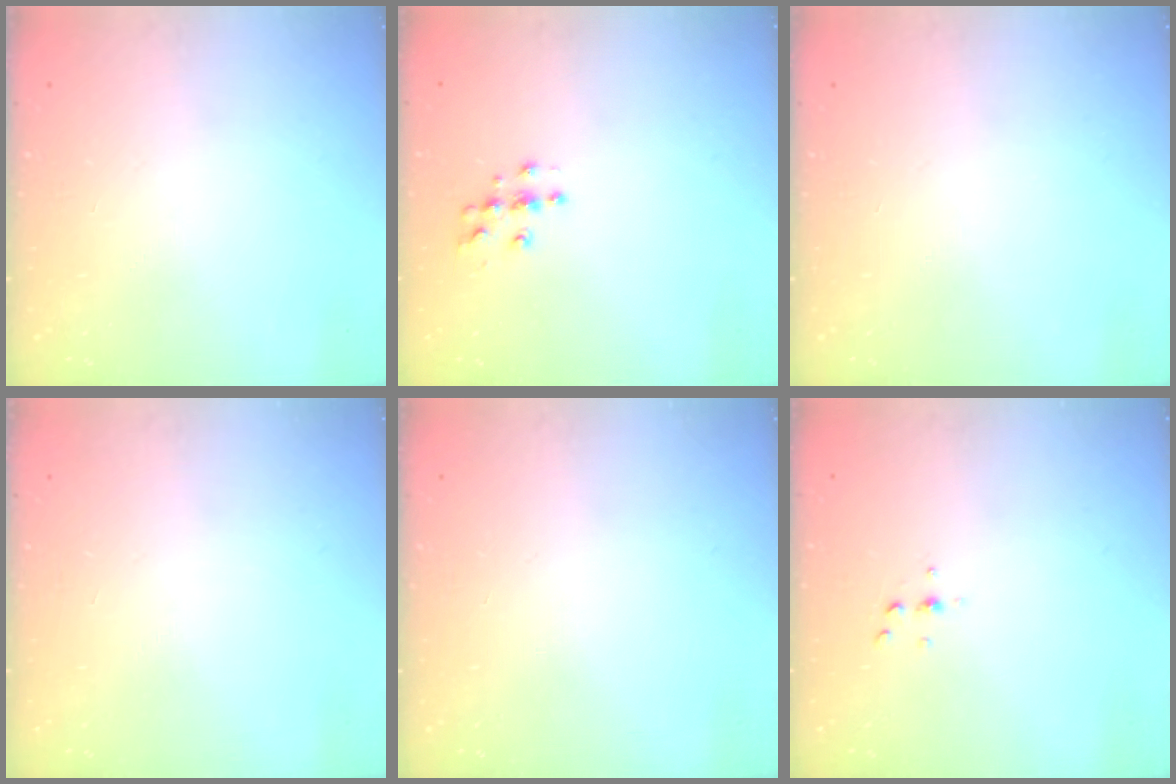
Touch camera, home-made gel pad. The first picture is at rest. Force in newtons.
{"total": 5.0, "press": 5.0, "slide": 0.2}
{"total": 0.6, "press": 0.0, "slide": 0.6}
{"total": 0.0}
{"total": 0.0}
{"total": 2.6, "press": 2.6, "slide": 0.3}